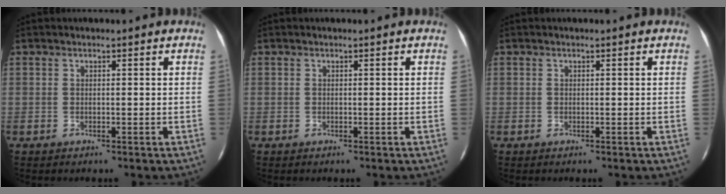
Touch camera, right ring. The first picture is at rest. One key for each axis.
{"total": 0.0}
{"total": 0.0}